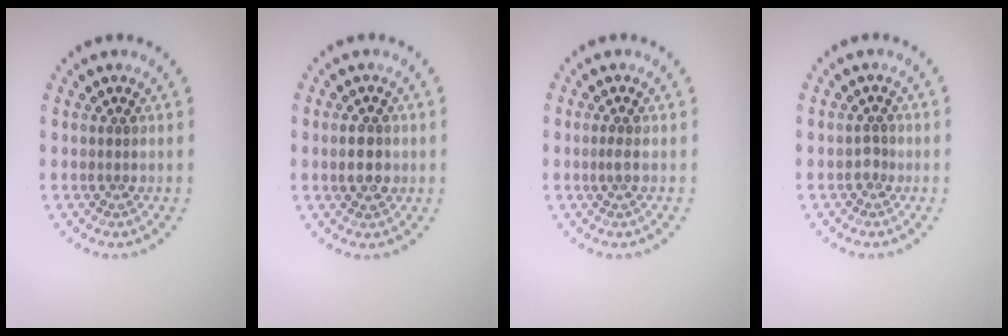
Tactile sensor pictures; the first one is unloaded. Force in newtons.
{"total": 2.0, "press": 2.0, "slide": 0.1}
{"total": 0.7, "press": 0.6, "slide": 0.3}
{"total": 0.9, "press": 0.6, "slide": 0.6}